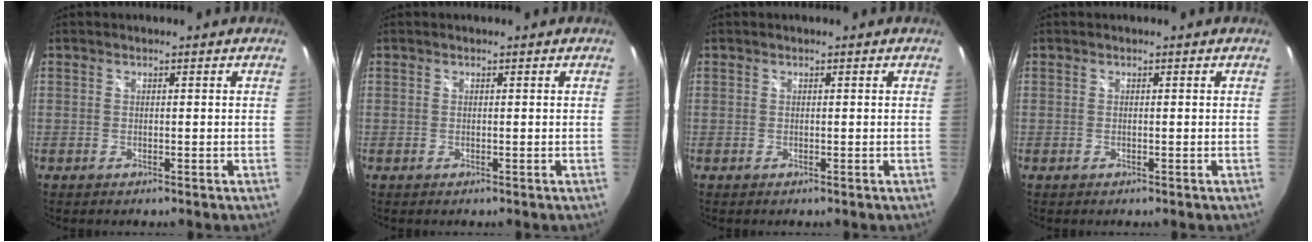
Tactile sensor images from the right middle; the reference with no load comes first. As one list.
[{"total": 0.0}, {"total": 0.0}, {"total": 0.0}]